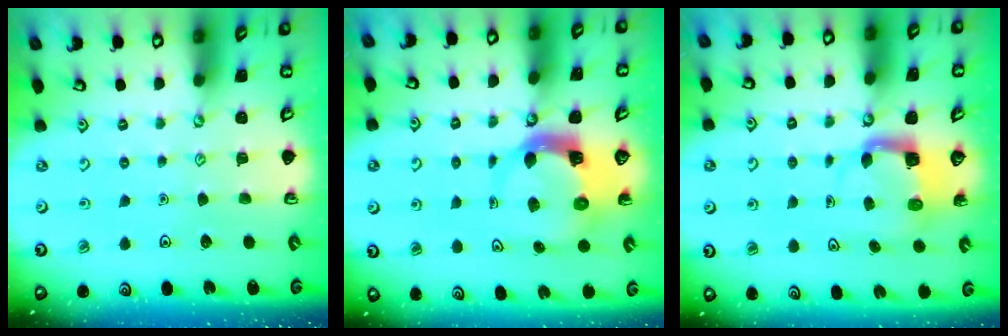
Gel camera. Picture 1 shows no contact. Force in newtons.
{"total": 4.6, "press": 4.6, "slide": 0.5}
{"total": 3.9, "press": 3.9, "slide": 0.2}